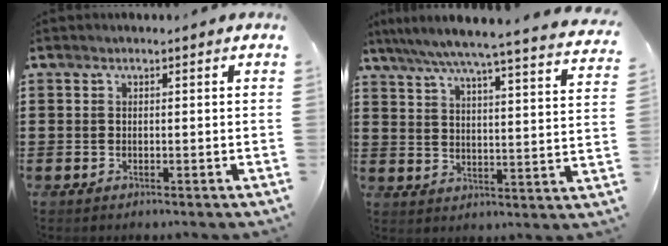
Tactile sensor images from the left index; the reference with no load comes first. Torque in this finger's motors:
{"motor_torque": [2.14, 0.00, 0.47, 0.21]}